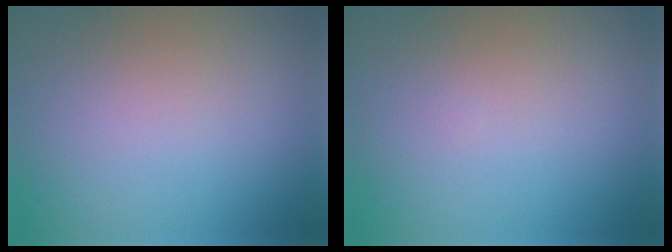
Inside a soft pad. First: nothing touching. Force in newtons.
{"total": 0.0}